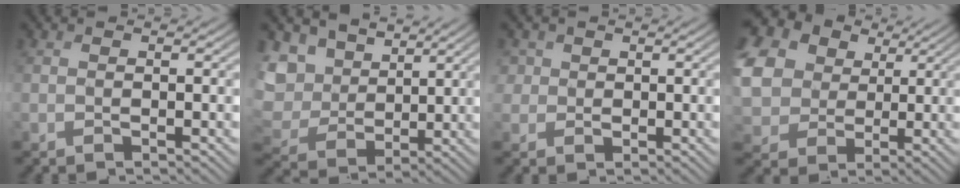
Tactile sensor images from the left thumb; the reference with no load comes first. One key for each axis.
{"total": 8.5, "fx": 4.3, "fy": 6.3, "fz": 3.8, "tx": -0.131, "ty": -0.001, "tz": 0.073}
{"total": 2.9, "fx": 1.0, "fy": 2.6, "fz": 0.7, "tx": -0.031, "ty": 0.002, "tz": 0.022}
{"total": 16.9, "fx": 4.4, "fy": 14.1, "fz": 8.2, "tx": -0.283, "ty": 0.022, "tz": 0.079}